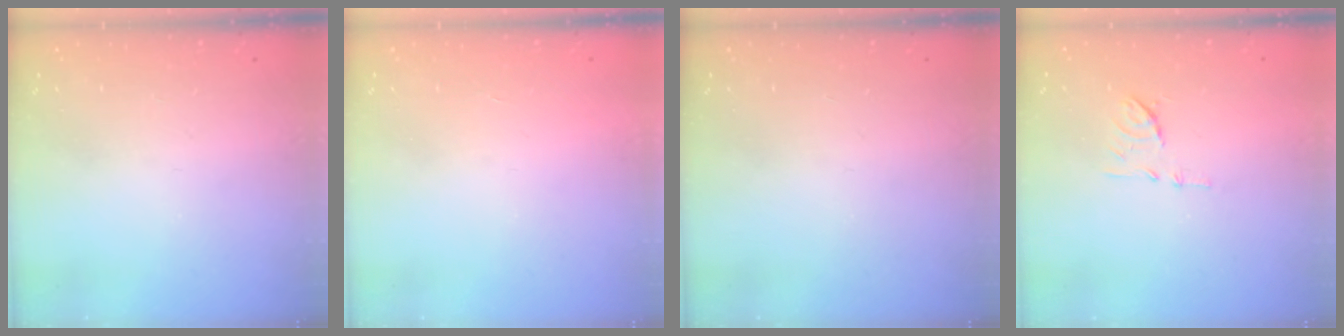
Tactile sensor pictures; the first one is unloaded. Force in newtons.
{"total": 1.6, "press": 1.5, "slide": 0.1}
{"total": 0.0}
{"total": 7.5, "press": 7.5, "slide": 0.8}